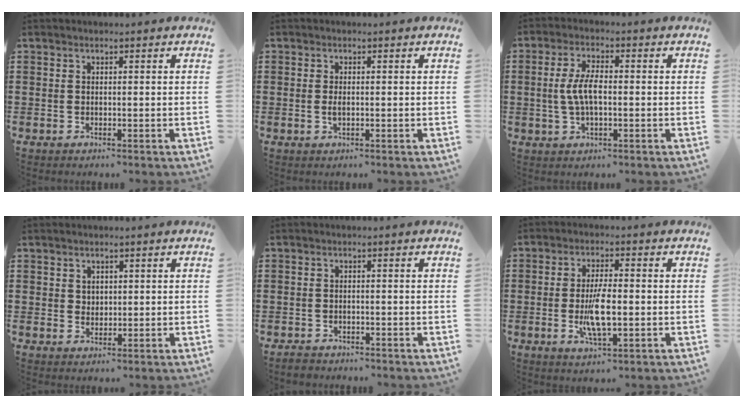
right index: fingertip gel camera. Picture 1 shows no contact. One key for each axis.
{"total": 1.4, "fx": -0.1, "fy": 0.5, "fz": 1.3, "tx": -0.024, "ty": 0.001, "tz": -0.003}
{"total": 5.5, "fx": -0.3, "fy": 2.2, "fz": 5.0, "tx": -0.114, "ty": -0.002, "tz": -0.013}
{"total": 1.7, "fx": 1.0, "fy": 1.3, "fz": 0.3, "tx": -0.009, "ty": 0.007, "tz": 0.020}
{"total": 1.3, "fx": -1.2, "fy": 0.3, "fz": 0.1, "tx": -0.007, "ty": -0.002, "tz": -0.025}
{"total": 7.2, "fx": -1.2, "fy": 2.4, "fz": 6.6, "tx": -0.133, "ty": -0.004, "tz": -0.024}